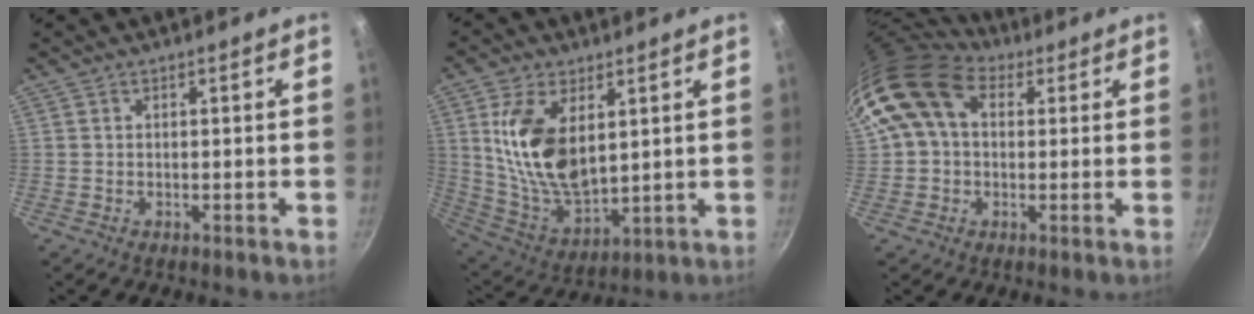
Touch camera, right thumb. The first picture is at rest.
{"total": 16.0, "force": [4.3, 8.8, 12.7], "torque": [-0.226, -0.033, 0.096]}
{"total": 13.4, "force": [4.1, 9.5, 8.5], "torque": [-0.152, 0.019, 0.060]}